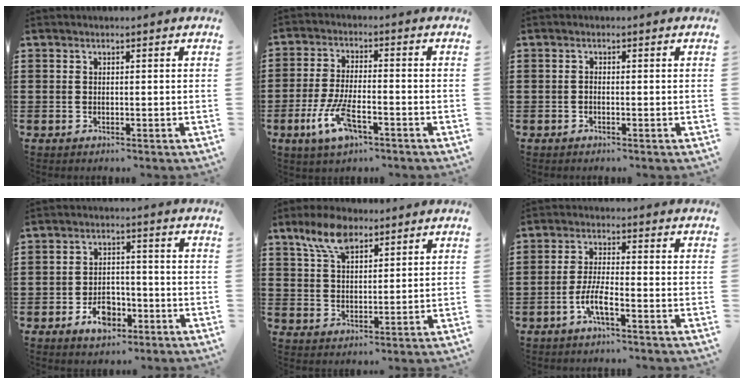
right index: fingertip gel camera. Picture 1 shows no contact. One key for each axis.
{"total": 8.1, "fx": -3.6, "fy": 2.8, "fz": 6.7, "tx": -0.153, "ty": -0.012, "tz": -0.067}
{"total": 0.6, "fx": -0.4, "fy": 0.2, "fz": 0.4, "tx": -0.010, "ty": -0.003, "tz": -0.006}
{"total": 5.3, "fx": -3.0, "fy": 3.3, "fz": 3.0, "tx": -0.039, "ty": 0.003, "tz": -0.059}
{"total": 7.2, "fx": 4.7, "fy": 3.4, "fz": 4.3, "tx": -0.099, "ty": 0.009, "tz": 0.089}
{"total": 4.6, "fx": -2.5, "fy": 0.7, "fz": 3.8, "tx": -0.090, "ty": -0.006, "tz": -0.054}